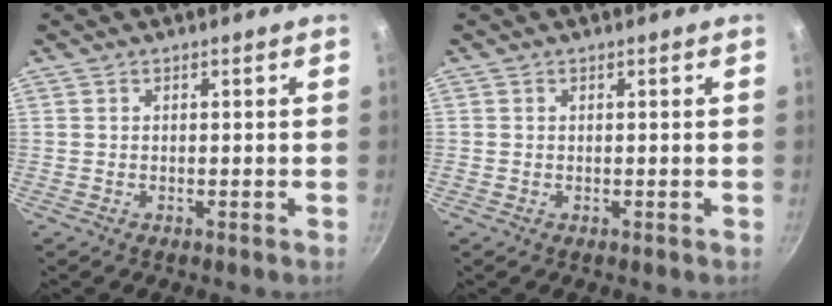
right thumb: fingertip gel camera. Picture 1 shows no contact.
{"total": 0.0}